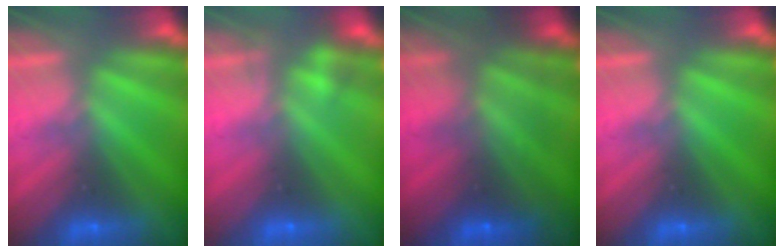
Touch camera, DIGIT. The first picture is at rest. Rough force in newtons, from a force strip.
{"total": 2.2}
{"total": 6.9}
{"total": 0.0}